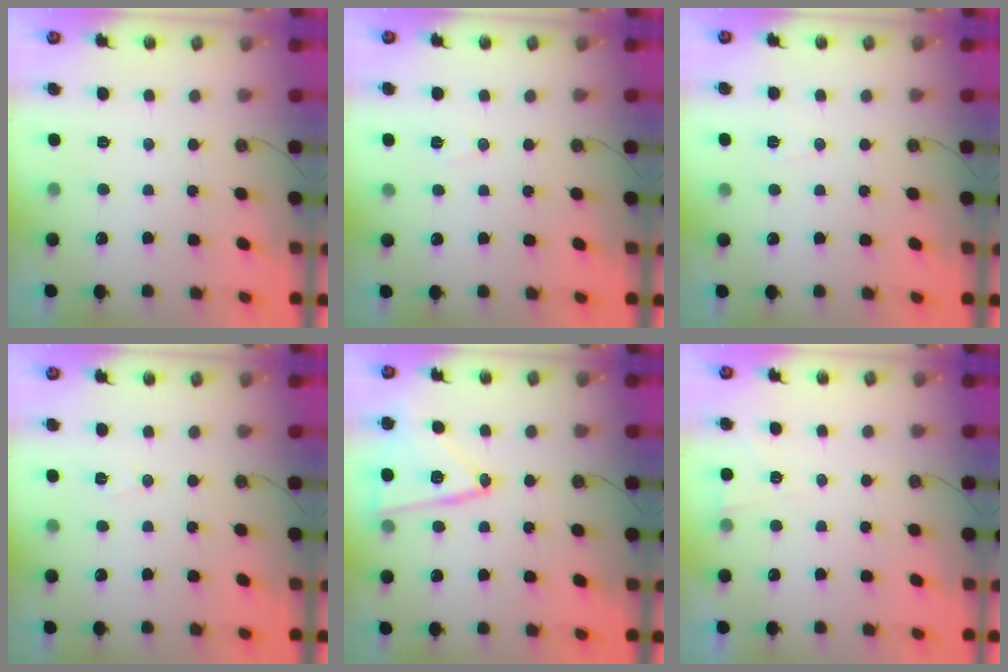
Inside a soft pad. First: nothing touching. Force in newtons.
{"total": 5.9, "press": 3.7, "slide": 4.5}
{"total": 3.8, "press": 3.2, "slide": 2.1}
{"total": 5.3, "press": 2.9, "slide": 4.5}
{"total": 14.7, "press": 14.4, "slide": 3.1}
{"total": 2.6, "press": 2.1, "slide": 1.5}